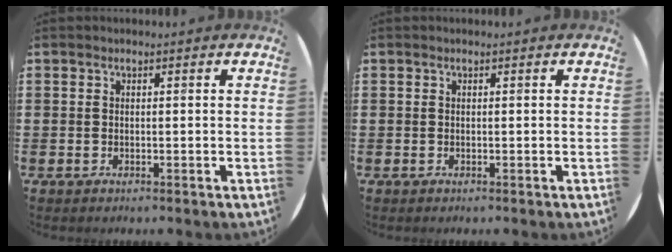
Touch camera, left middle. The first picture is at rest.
{"total": 0.0}